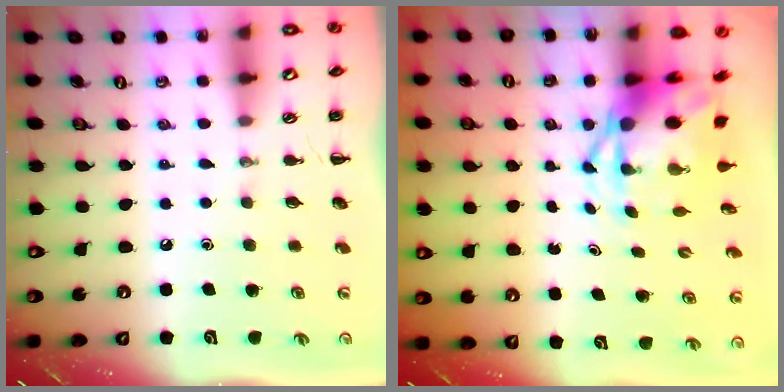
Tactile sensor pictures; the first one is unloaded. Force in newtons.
{"total": 5.4, "press": 5.2, "slide": 1.2}